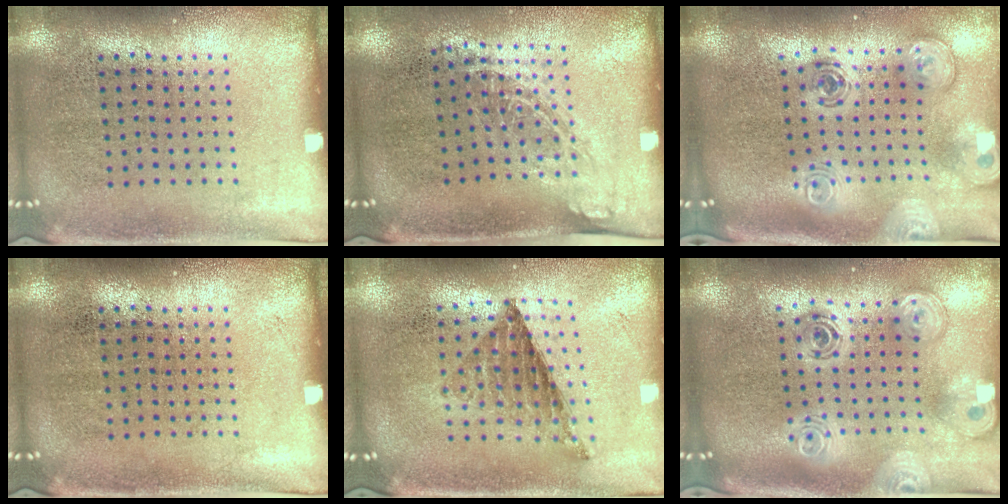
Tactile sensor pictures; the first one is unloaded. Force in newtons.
{"total": 1.3, "press": 1.0, "slide": 0.9}
{"total": 2.8, "press": 2.0, "slide": 2.0}
{"total": 0.0}
{"total": 0.8, "press": 0.8, "slide": 0.1}
{"total": 2.6, "press": 1.9, "slide": 1.8}